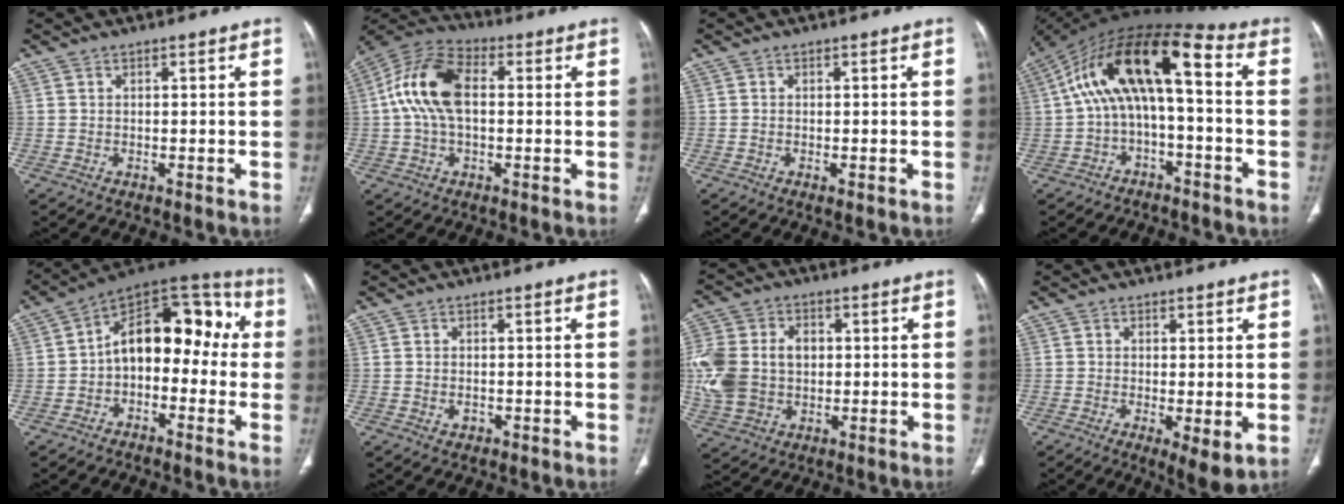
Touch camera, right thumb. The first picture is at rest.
{"total": 12.9, "force": [1.0, 7.4, 10.6], "torque": [-0.215, 0.031, 0.010]}
{"total": 1.0, "force": [-0.4, 0.4, 0.7], "torque": [-0.014, -0.003, -0.003]}
{"total": 15.7, "force": [0.1, 6.3, 14.4], "torque": [-0.260, 0.070, -0.004]}
{"total": 15.9, "force": [-0.6, 9.9, 12.4], "torque": [-0.137, 0.062, -0.028]}
{"total": 1.4, "force": [-0.4, 1.1, 0.8], "torque": [-0.012, 0.004, -0.003]}
{"total": 16.4, "force": [0.5, 12.4, 10.7], "torque": [-0.244, 0.016, 0.020]}
{"total": 5.4, "force": [-1.3, 1.7, 5.0], "torque": [-0.087, -0.021, -0.018]}